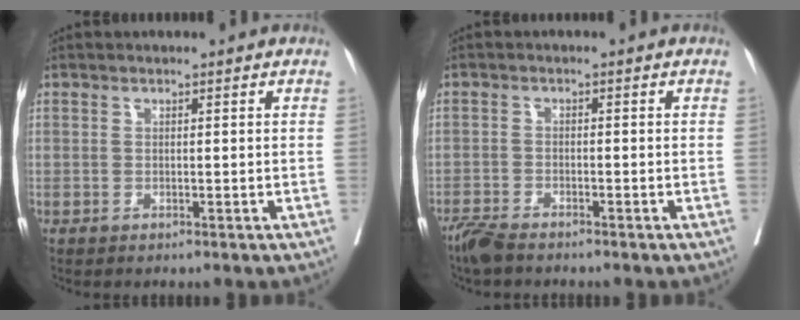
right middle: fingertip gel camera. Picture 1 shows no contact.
{"total": 3.4, "force": [-2.9, 0.5, 1.6], "torque": [-0.032, -0.008, -0.056]}